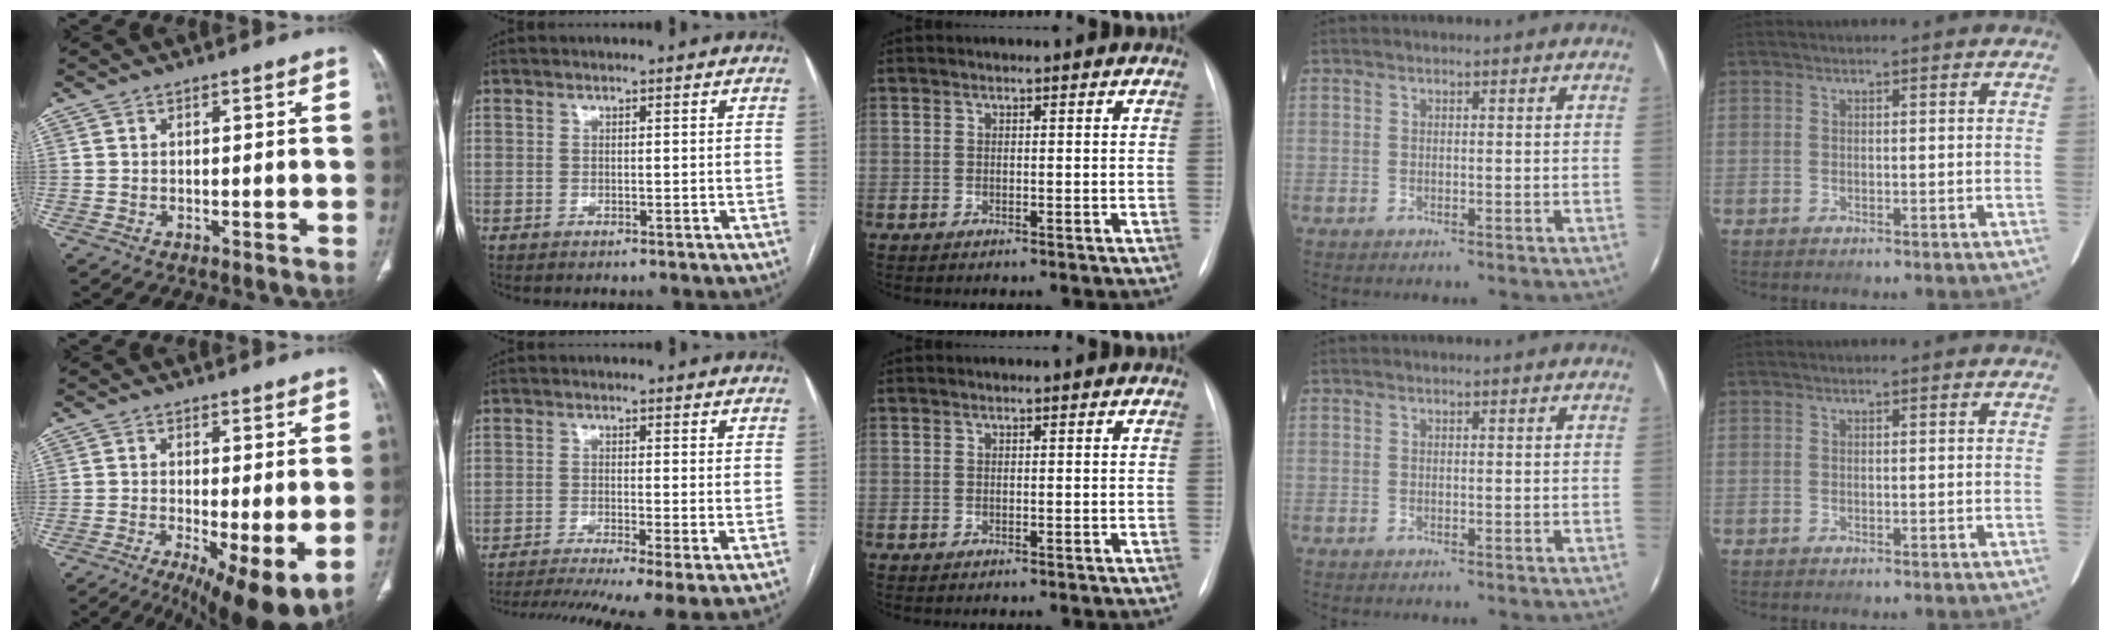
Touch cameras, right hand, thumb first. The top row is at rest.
{"thumb": {"total": 12.4, "force": [-3.7, 3.4, 11.3], "torque": [-0.169, -0.022, -0.050]}, "index": {"total": 13.7, "force": [-9.6, 1.3, 9.7], "torque": [-0.157, -0.018, -0.149]}}